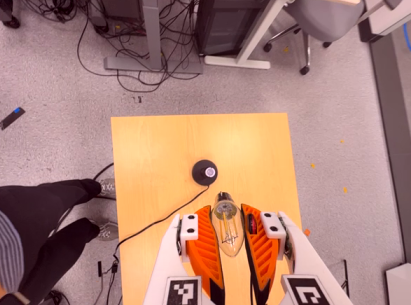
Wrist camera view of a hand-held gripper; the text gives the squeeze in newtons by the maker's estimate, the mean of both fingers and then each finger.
{"total": 21.4, "left": 25.9, "right": 16.8}